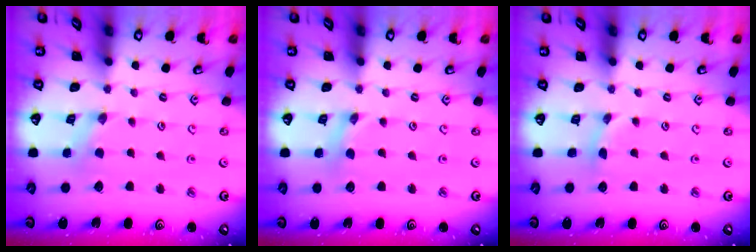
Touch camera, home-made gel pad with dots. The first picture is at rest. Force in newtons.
{"total": 0.7, "press": 0.7, "slide": 0.2}
{"total": 3.6, "press": 3.6, "slide": 0.3}